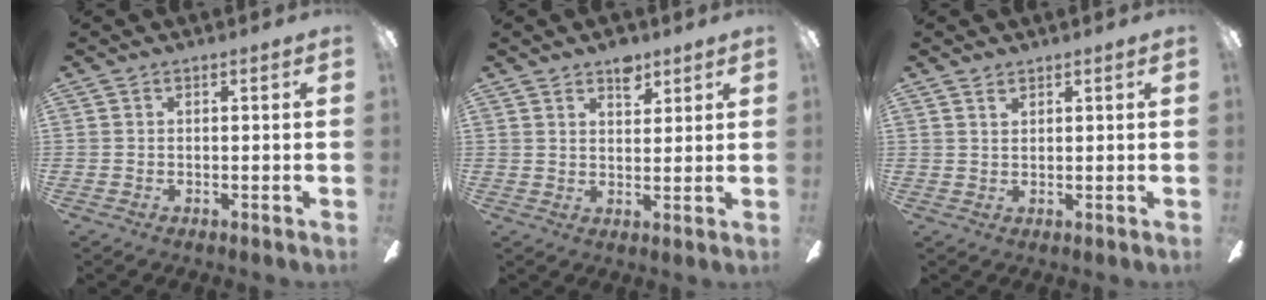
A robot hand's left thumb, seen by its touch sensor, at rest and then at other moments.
{"total": 5.5, "force": [4.0, 2.9, 2.5], "torque": [-0.018, -0.021, 0.065]}
{"total": 1.4, "force": [1.2, 0.6, 0.4], "torque": [-0.011, 0.000, 0.023]}